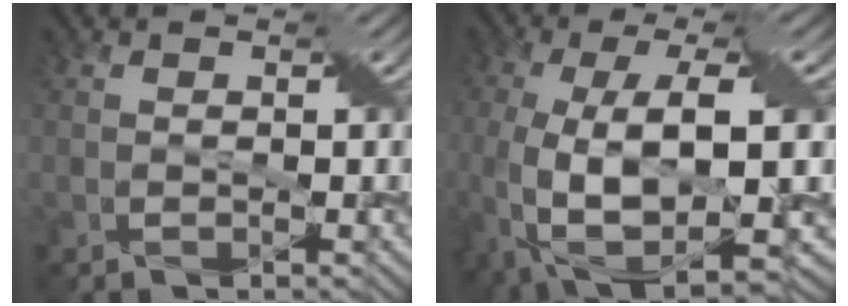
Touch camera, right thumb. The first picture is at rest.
{"total": 14.2, "force": [-3.6, 5.7, 12.5], "torque": [-0.275, -0.035, -0.045]}